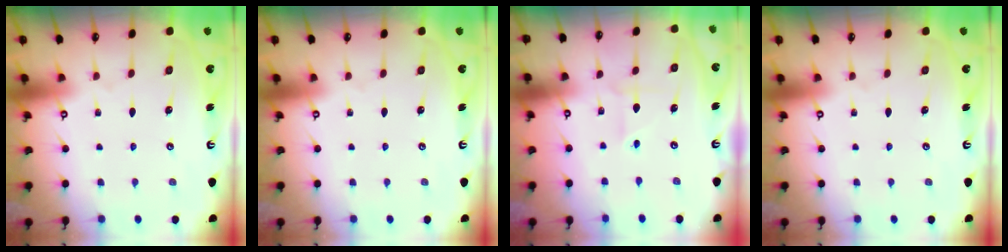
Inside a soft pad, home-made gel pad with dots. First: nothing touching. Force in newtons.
{"total": 0.0}
{"total": 2.0, "press": 2.0, "slide": 0.5}
{"total": 0.0}